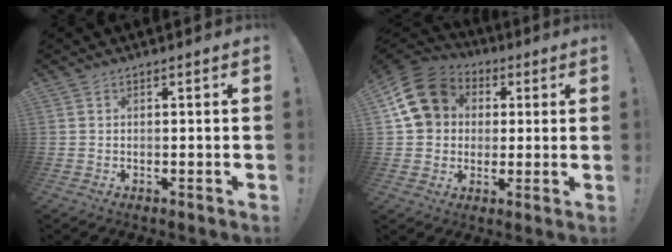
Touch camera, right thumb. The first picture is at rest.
{"total": 16.1, "force": [4.7, 13.1, 8.0], "torque": [-0.128, -0.005, 0.096]}